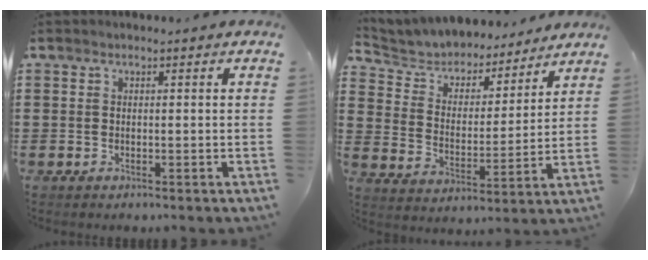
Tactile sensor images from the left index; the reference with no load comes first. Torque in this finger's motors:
{"motor_torque": [2.14, 0.00, 0.23, 0.05]}